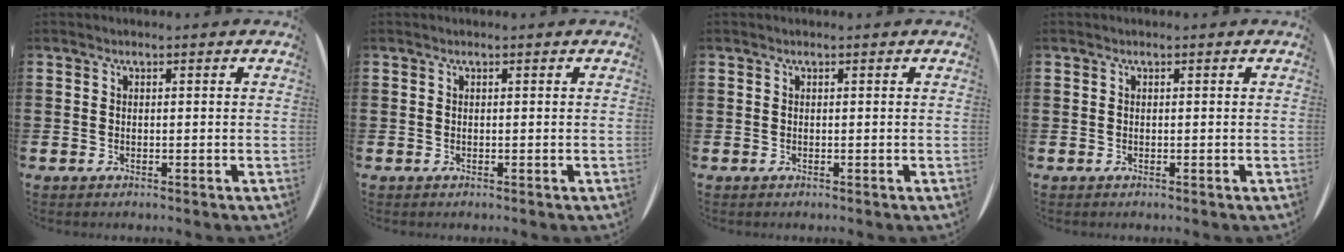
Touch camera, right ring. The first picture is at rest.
{"total": 0.0}
{"total": 0.0}
{"total": 0.0}